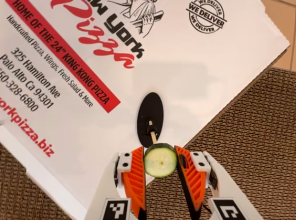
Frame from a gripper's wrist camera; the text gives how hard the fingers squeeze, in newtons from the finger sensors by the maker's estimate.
{"total": 8.0, "left": 8.1, "right": 7.9}